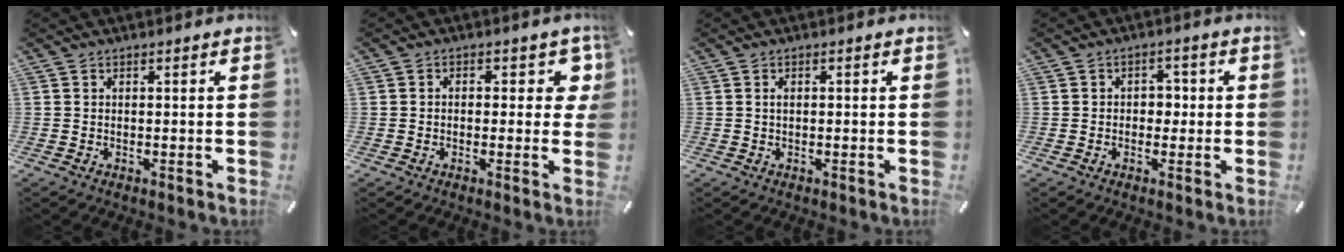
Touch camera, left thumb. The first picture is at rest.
{"total": 5.8, "force": [1.1, 3.8, 4.2], "torque": [-0.042, -0.002, 0.013]}
{"total": 0.8, "force": [0.0, 0.4, 0.7], "torque": [-0.015, 0.001, 0.000]}
{"total": 3.0, "force": [-0.7, 2.4, 1.6], "torque": [-0.025, 0.007, -0.020]}